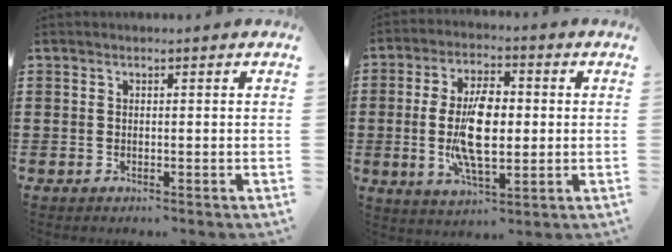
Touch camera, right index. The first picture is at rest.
{"total": 10.5, "force": [-0.3, 4.8, 9.3], "torque": [-0.185, 0.002, -0.010]}